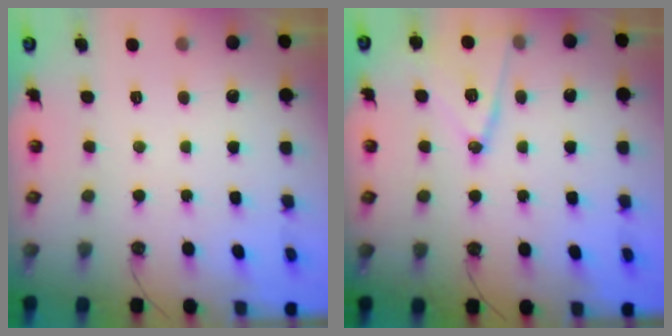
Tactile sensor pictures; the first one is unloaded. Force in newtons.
{"total": 12.3, "press": 11.8, "slide": 3.4}